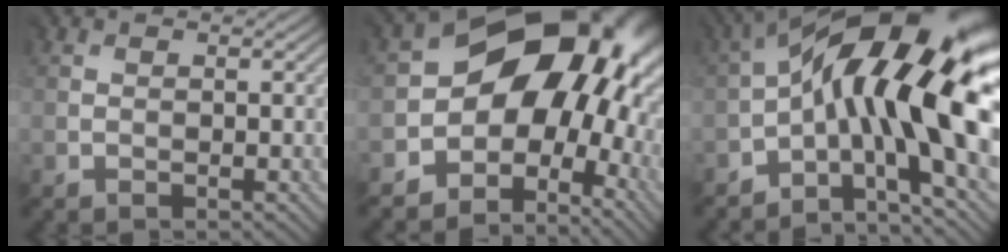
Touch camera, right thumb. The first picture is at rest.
{"total": 13.9, "force": [-0.7, 10.9, 8.5], "torque": [-0.100, -0.010, -0.014]}
{"total": 18.4, "force": [-0.1, 6.3, 17.2], "torque": [-0.268, 0.026, -0.026]}